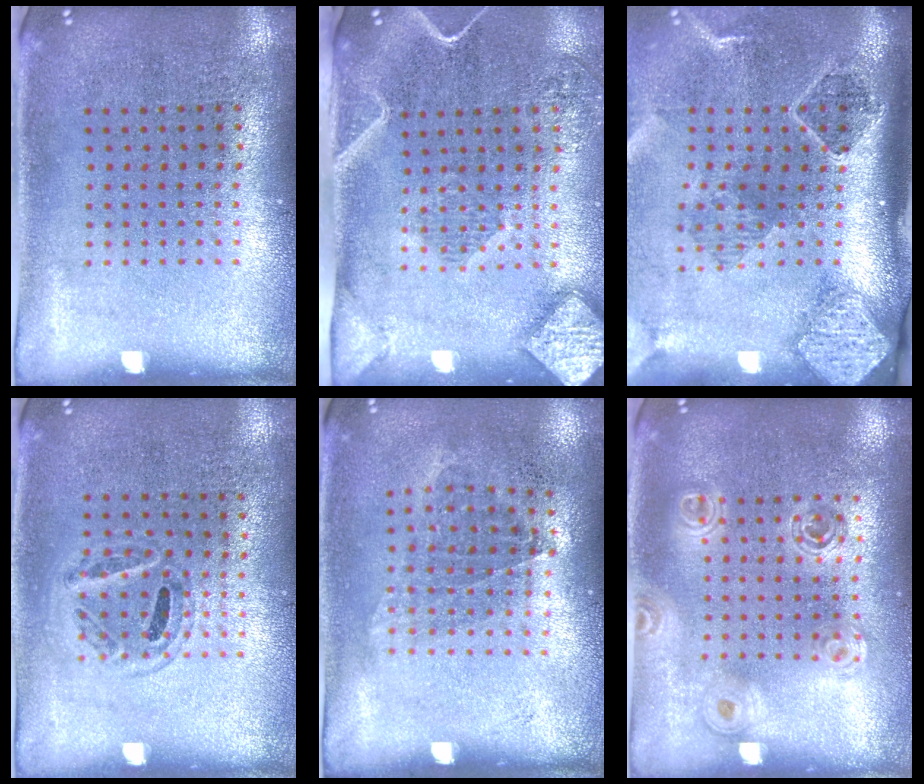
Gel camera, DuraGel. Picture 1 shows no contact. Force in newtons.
{"total": 2.5, "press": 1.9, "slide": 1.5}
{"total": 2.8, "press": 2.0, "slide": 1.9}
{"total": 0.9, "press": 0.8, "slide": 0.4}
{"total": 1.0, "press": 0.8, "slide": 0.6}
{"total": 1.6, "press": 1.4, "slide": 0.7}